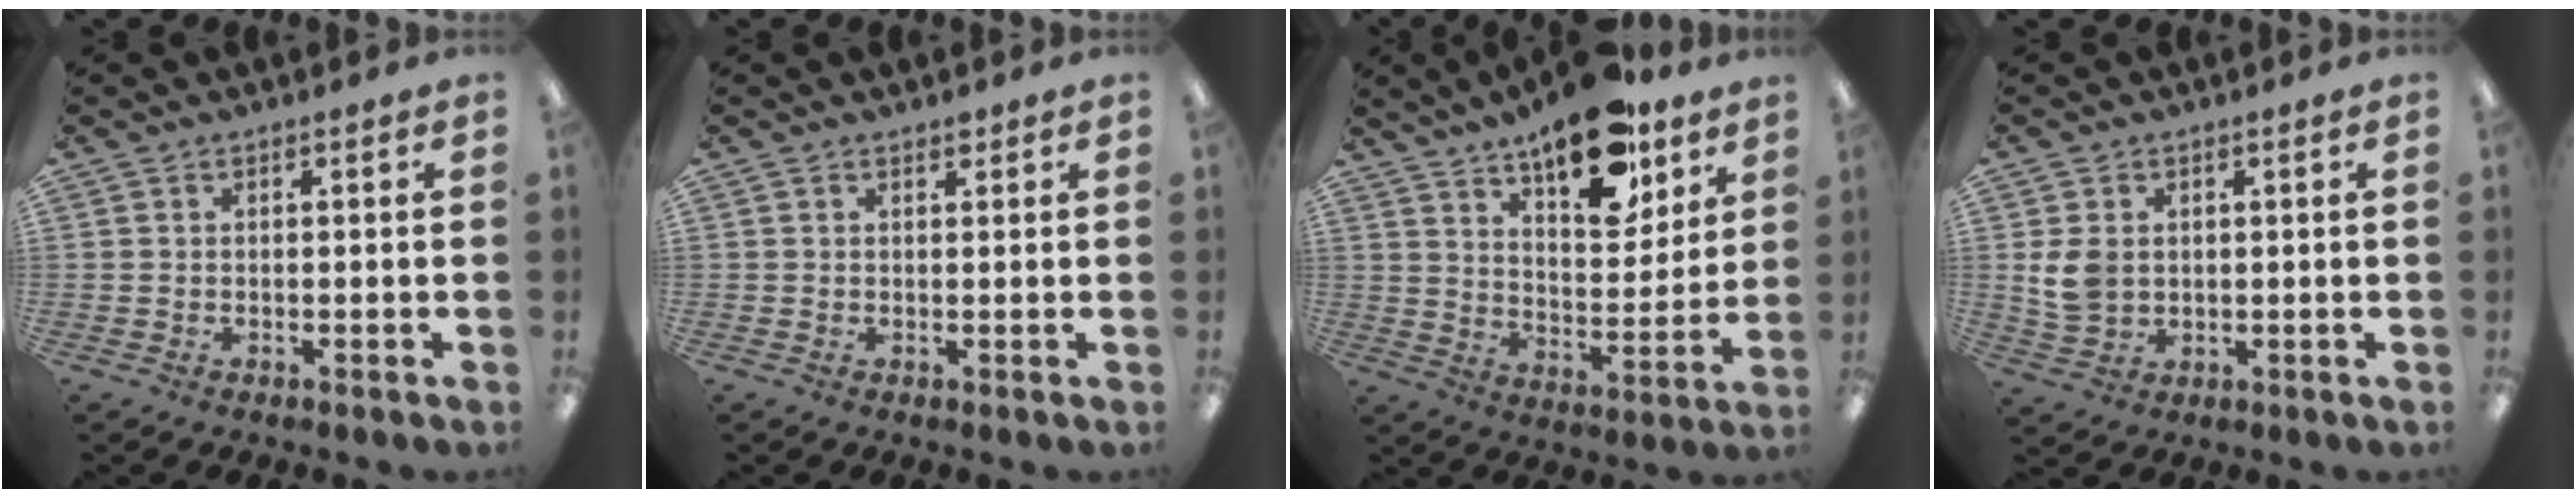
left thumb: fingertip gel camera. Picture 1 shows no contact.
{"total": 1.3, "force": [1.0, 0.5, 0.6], "torque": [-0.006, -0.003, 0.016]}
{"total": 18.5, "force": [13.3, 7.6, 10.3], "torque": [-0.149, -0.076, 0.223]}
{"total": 6.5, "force": [1.0, 5.0, 4.0], "torque": [-0.090, 0.001, 0.018]}